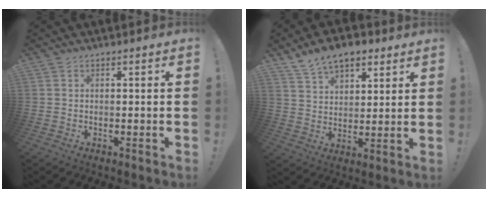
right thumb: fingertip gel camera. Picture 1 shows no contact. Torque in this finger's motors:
{"motor_torque": [0.67, 0.74, 0.56, 0.51, 0.01]}